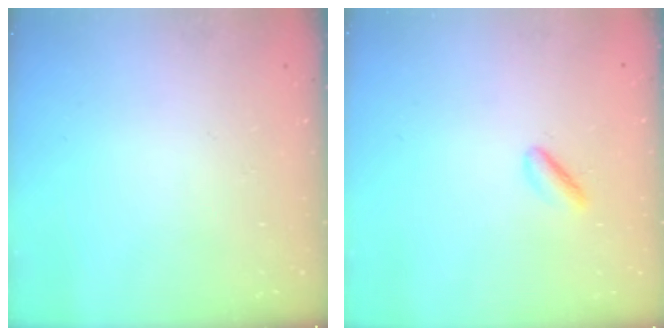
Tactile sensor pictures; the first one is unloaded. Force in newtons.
{"total": 2.7, "press": 2.6, "slide": 0.8}